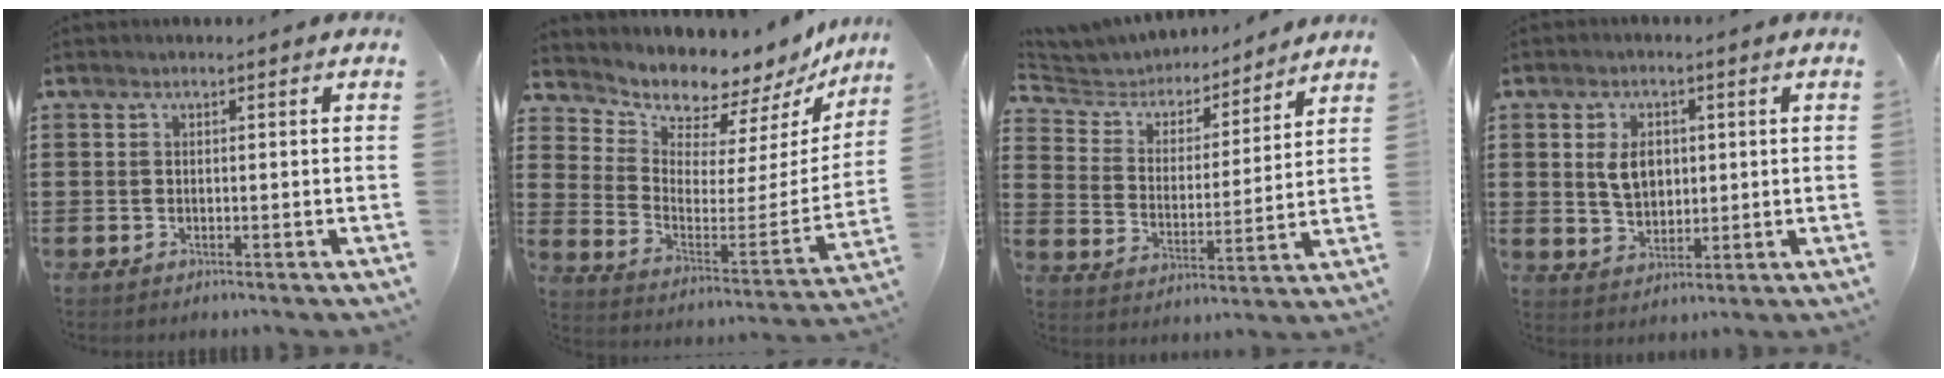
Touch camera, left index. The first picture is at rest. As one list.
[{"total": 7.0, "force": [6.9, 1.4, 0.0], "torque": [-0.032, -0.076, 0.113]}, {"total": 4.3, "force": [4.0, 1.6, 0.4], "torque": [-0.037, -0.028, 0.061]}, {"total": 5.0, "force": [1.0, 3.4, 3.5], "torque": [-0.071, 0.010, 0.014]}]